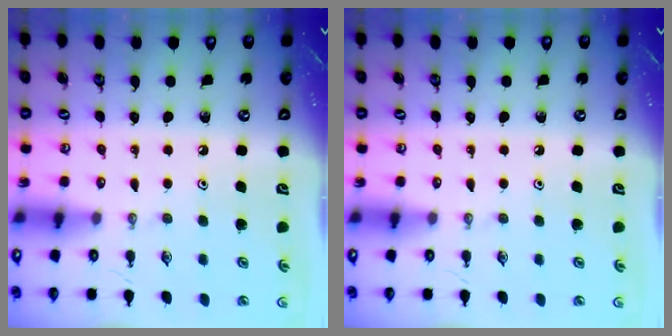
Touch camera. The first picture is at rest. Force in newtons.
{"total": 0.0}